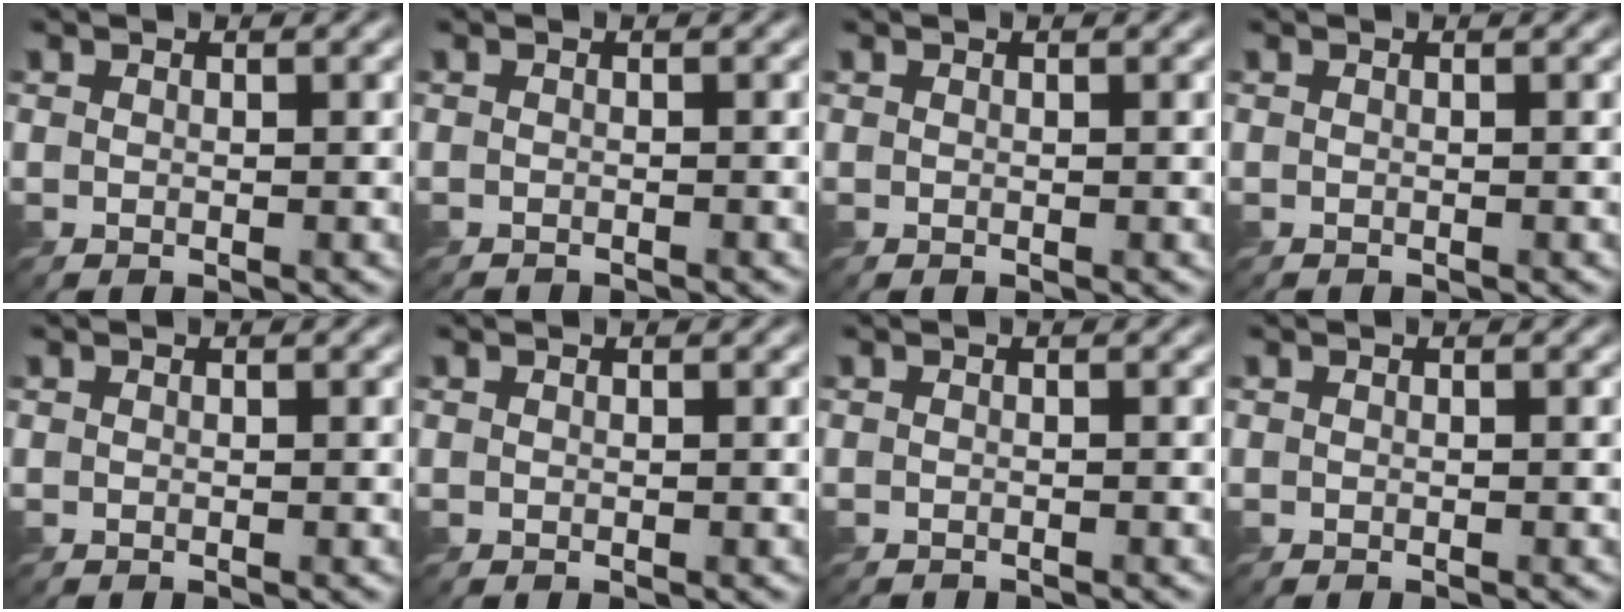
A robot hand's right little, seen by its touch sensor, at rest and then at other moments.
{"total": 2.3, "force": [-2.3, 0.2, 0.3], "torque": [0.000, -0.012, -0.033]}
{"total": 0.0}
{"total": 0.7, "force": [-0.7, 0.0, 0.0], "torque": [0.004, -0.006, -0.012]}
{"total": 0.0}
{"total": 0.0}
{"total": 1.9, "force": [-1.9, 0.1, 0.1], "torque": [0.003, -0.010, -0.026]}
{"total": 0.6, "force": [-0.5, 0.0, 0.2], "torque": [0.002, -0.001, -0.009]}